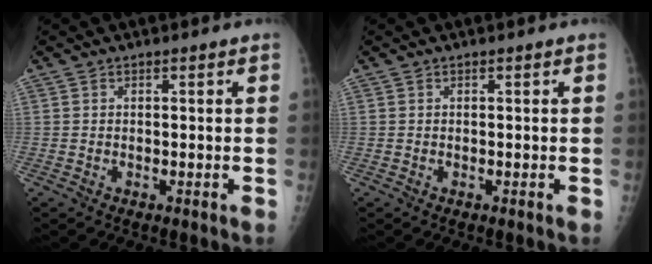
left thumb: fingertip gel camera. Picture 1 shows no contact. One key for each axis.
{"total": 0.0}